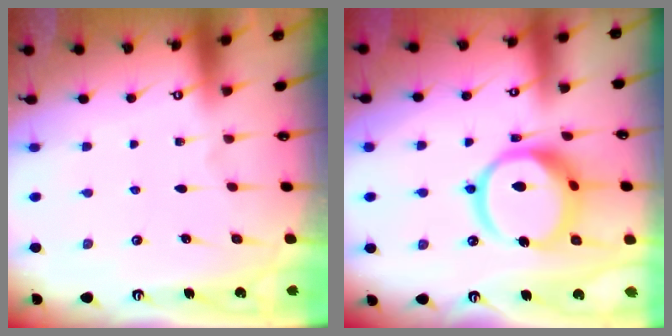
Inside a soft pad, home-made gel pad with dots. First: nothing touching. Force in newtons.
{"total": 17.0, "press": 16.9, "slide": 1.9}